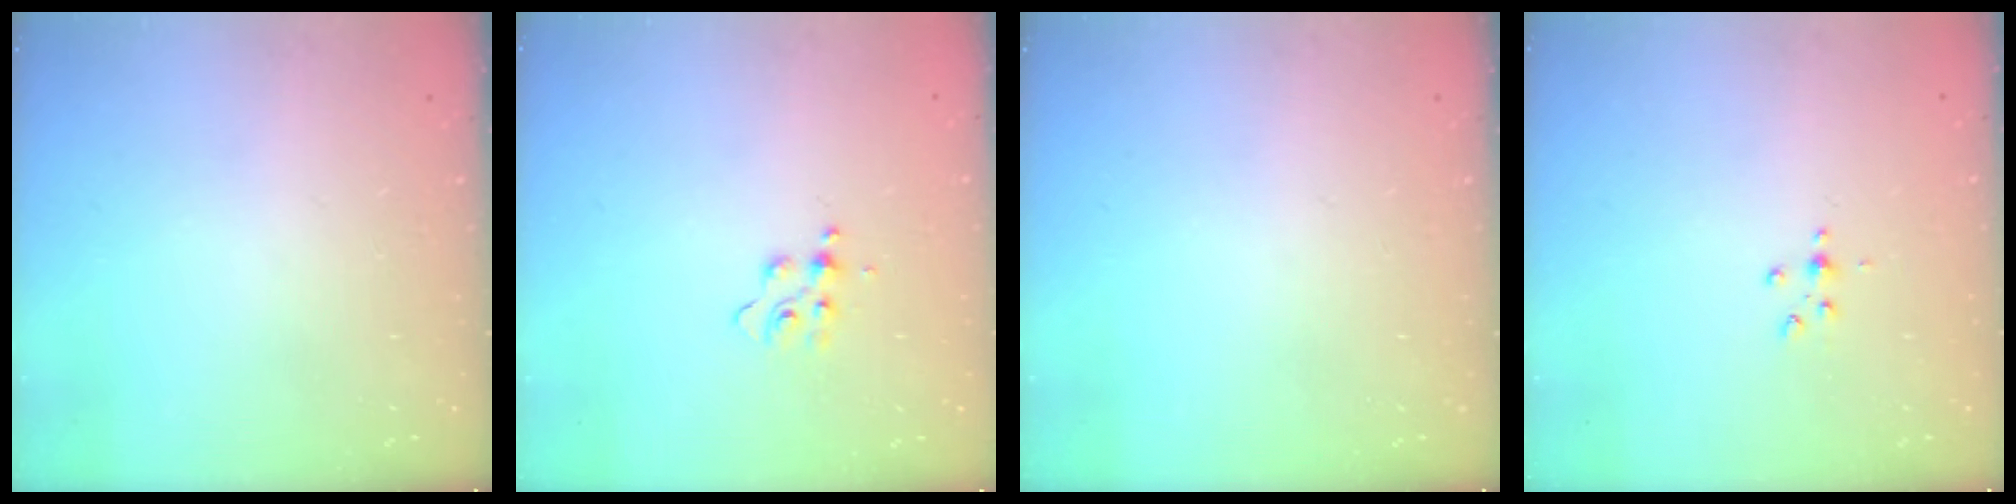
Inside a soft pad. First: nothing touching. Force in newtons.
{"total": 7.3, "press": 7.3, "slide": 0.7}
{"total": 0.0}
{"total": 3.7, "press": 3.2, "slide": 1.7}